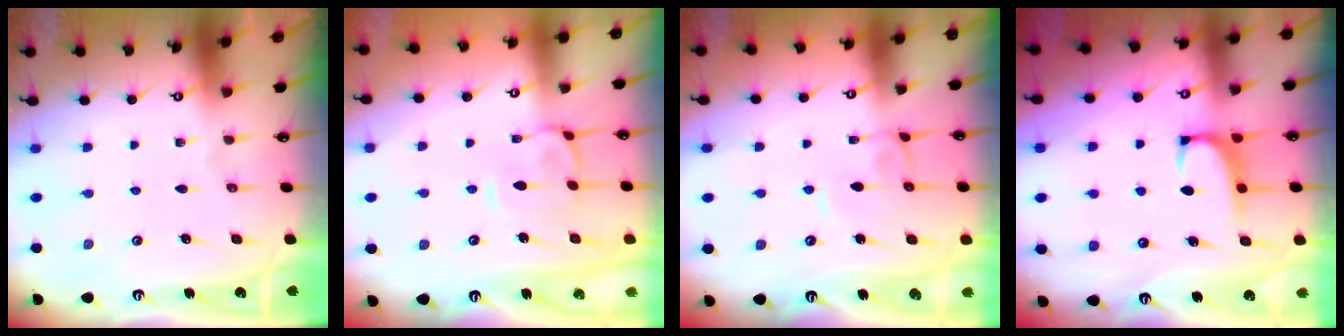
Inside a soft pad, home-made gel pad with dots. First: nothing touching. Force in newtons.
{"total": 2.4, "press": 2.2, "slide": 1.1}
{"total": 1.4, "press": 1.4, "slide": 0.2}
{"total": 1.2, "press": 0.9, "slide": 0.7}